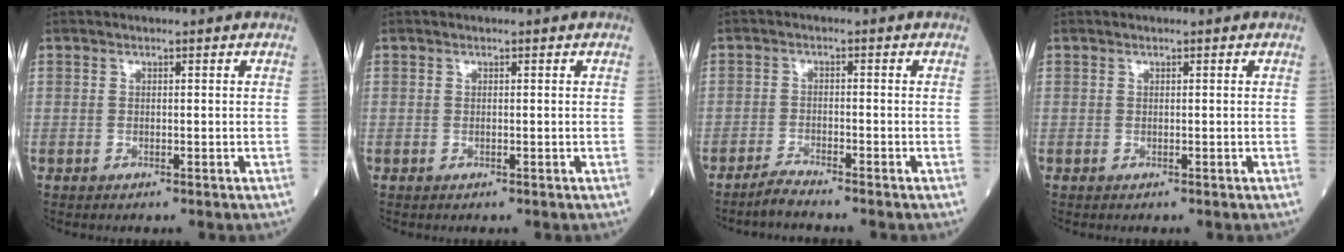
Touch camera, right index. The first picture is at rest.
{"total": 0.0}
{"total": 2.6, "force": [-2.5, -0.6, 0.5], "torque": [-0.015, -0.011, -0.052]}
{"total": 0.0}